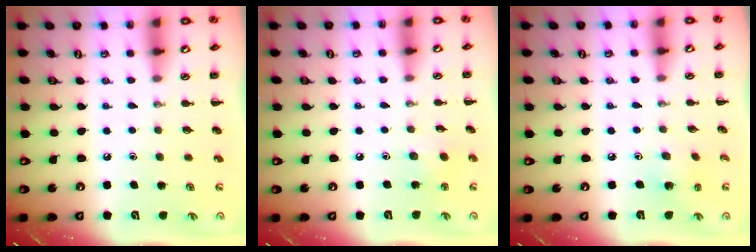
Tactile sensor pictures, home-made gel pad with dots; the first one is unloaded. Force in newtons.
{"total": 2.9, "press": 2.8, "slide": 1.0}
{"total": 2.0, "press": 1.9, "slide": 0.6}